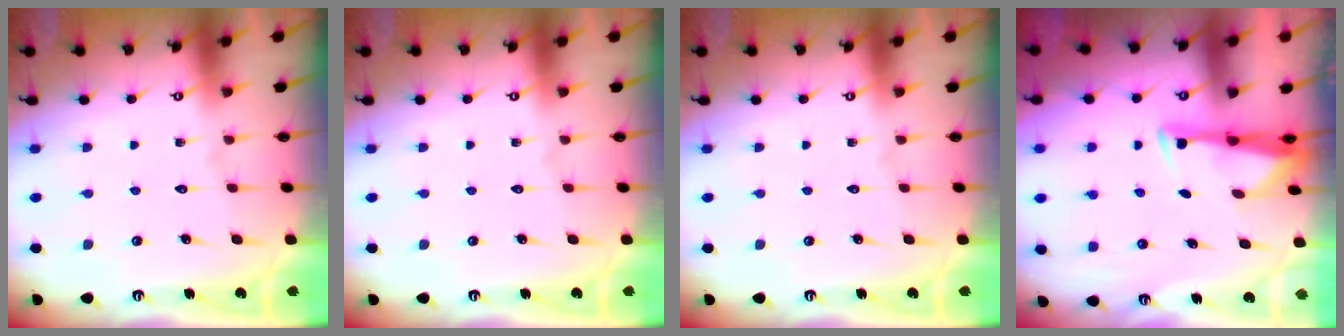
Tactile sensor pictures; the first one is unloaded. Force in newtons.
{"total": 0.0}
{"total": 0.0}
{"total": 3.3, "press": 3.2, "slide": 0.9}